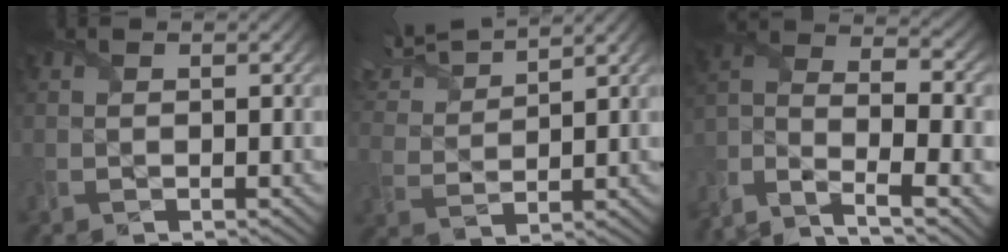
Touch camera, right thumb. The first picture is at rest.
{"total": 7.8, "force": [6.8, 1.5, 3.6], "torque": [-0.086, 0.022, 0.125]}
{"total": 12.9, "force": [-8.1, 4.8, 8.8], "torque": [-0.200, -0.012, -0.156]}